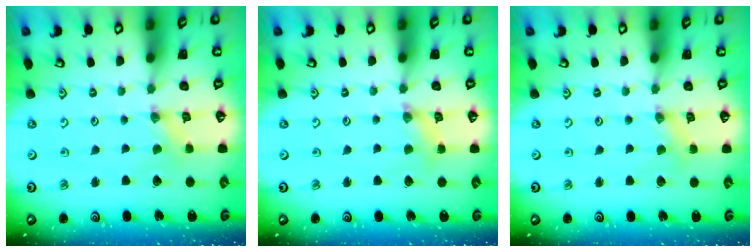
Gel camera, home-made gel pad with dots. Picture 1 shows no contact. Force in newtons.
{"total": 3.3, "press": 3.3, "slide": 0.4}
{"total": 1.1, "press": 1.1, "slide": 0.2}